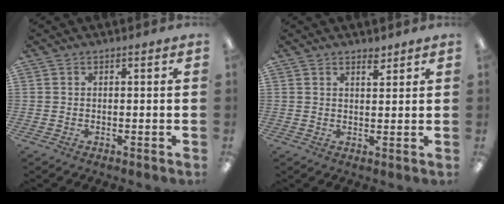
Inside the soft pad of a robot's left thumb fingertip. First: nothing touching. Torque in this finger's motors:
{"motor_torque": [-0.12, -0.05, -0.12, -0.13, 0.07]}